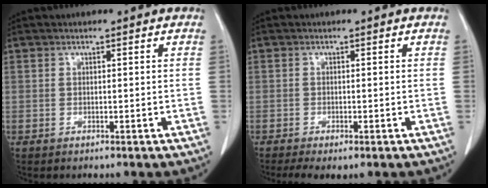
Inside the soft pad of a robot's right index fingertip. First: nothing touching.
{"total": 3.8, "force": [-2.6, 1.2, 2.5], "torque": [-0.043, -0.012, -0.037]}